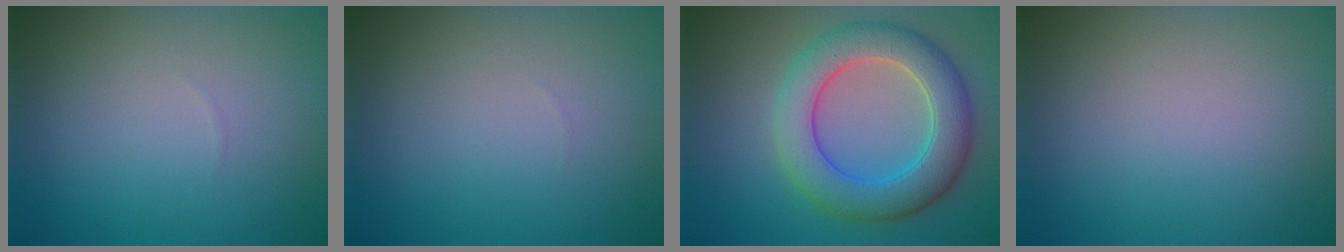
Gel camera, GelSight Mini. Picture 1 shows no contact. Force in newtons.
{"total": 0.0}
{"total": 6.9, "press": 6.9, "slide": 0.2}
{"total": 0.0}